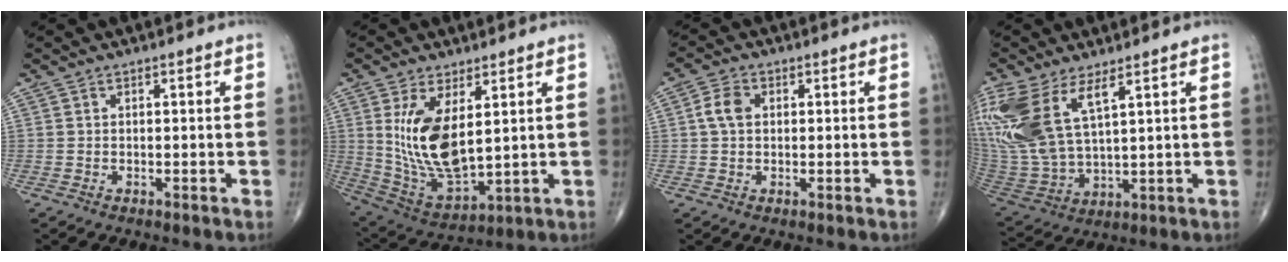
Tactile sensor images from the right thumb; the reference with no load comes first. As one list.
[{"total": 14.6, "force": [3.3, 6.8, 12.5], "torque": [-0.235, -0.024, 0.087]}, {"total": 4.1, "force": [0.6, 2.9, 2.8], "torque": [-0.056, 0.007, 0.008]}, {"total": 18.0, "force": [8.3, 7.8, 14.0], "torque": [-0.332, -0.030, 0.183]}]